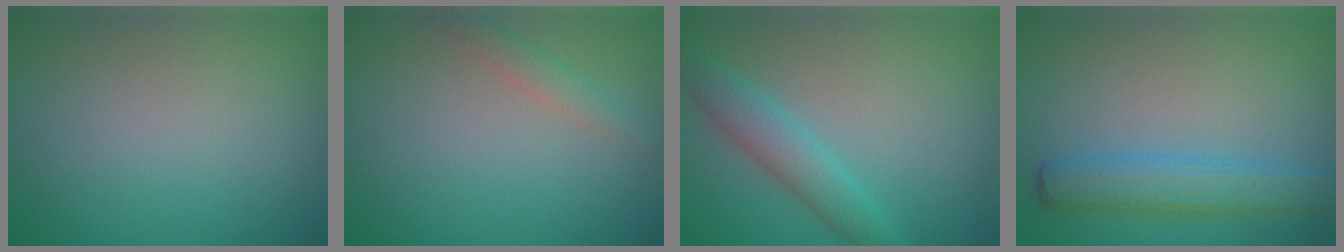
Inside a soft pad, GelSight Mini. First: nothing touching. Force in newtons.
{"total": 1.6, "press": 1.6, "slide": 0.2}
{"total": 3.5, "press": 3.5, "slide": 0.1}
{"total": 4.0, "press": 4.0, "slide": 0.1}